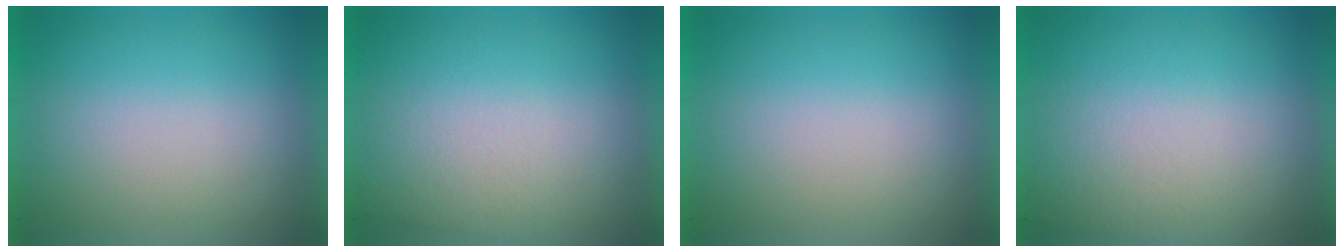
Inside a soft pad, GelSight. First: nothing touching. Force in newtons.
{"total": 2.4}
{"total": 0.0}
{"total": 3.0}